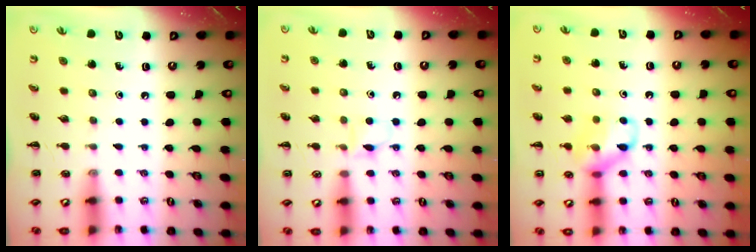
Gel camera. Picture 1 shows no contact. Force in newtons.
{"total": 4.1, "press": 3.8, "slide": 1.4}
{"total": 11.9, "press": 11.8, "slide": 1.5}